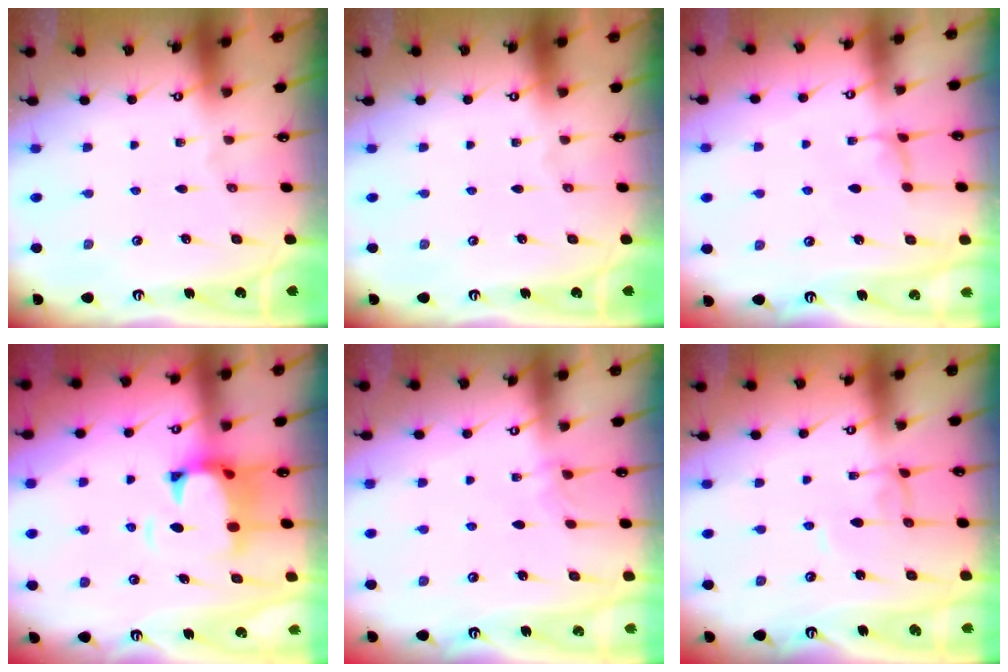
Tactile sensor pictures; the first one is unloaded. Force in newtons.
{"total": 0.0}
{"total": 2.3, "press": 2.3, "slide": 0.3}
{"total": 3.3, "press": 3.0, "slide": 1.2}
{"total": 2.6, "press": 2.6, "slide": 0.3}
{"total": 1.5, "press": 1.5, "slide": 0.2}